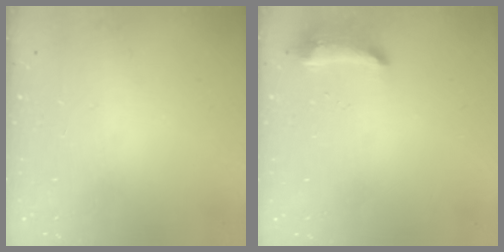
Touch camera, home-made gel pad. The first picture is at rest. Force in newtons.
{"total": 9.1, "press": 9.1, "slide": 0.7}